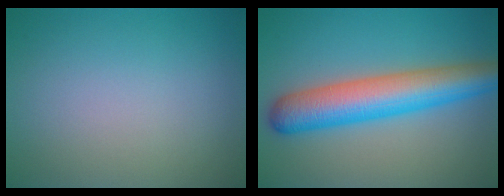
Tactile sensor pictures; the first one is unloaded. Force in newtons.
{"total": 8.0, "press": 8.0, "slide": 0.2}